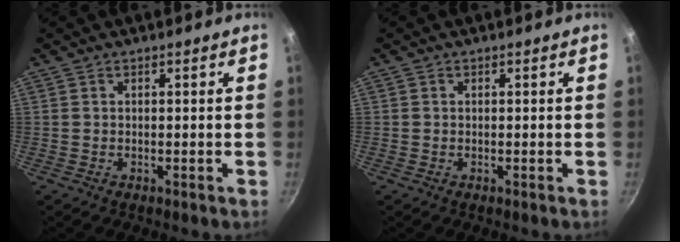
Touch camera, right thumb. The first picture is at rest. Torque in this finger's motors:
{"motor_torque": [0.28, -0.36, -0.09, 0.14, -0.09]}